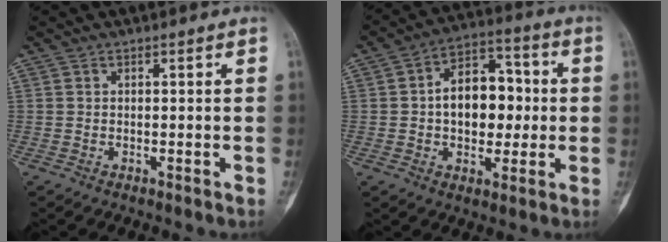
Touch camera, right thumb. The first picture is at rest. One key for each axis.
{"total": 13.3, "fx": 0.2, "fy": 8.8, "fz": 10.0, "tx": -0.109, "ty": 0.029, "tz": 0.000}